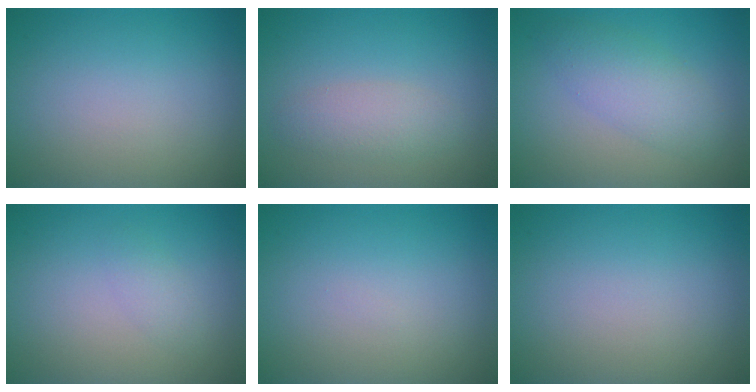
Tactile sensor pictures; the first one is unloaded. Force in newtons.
{"total": 2.3, "press": 2.3, "slide": 0.2}
{"total": 3.6, "press": 3.6, "slide": 0.2}
{"total": 1.1, "press": 1.1, "slide": 0.0}
{"total": 0.0}
{"total": 0.0}